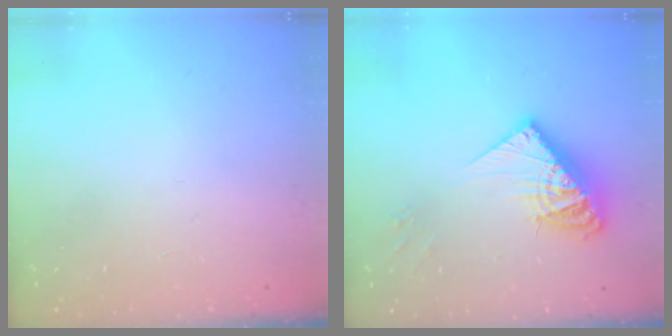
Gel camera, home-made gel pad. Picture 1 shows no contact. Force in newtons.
{"total": 14.7, "press": 14.7, "slide": 1.3}